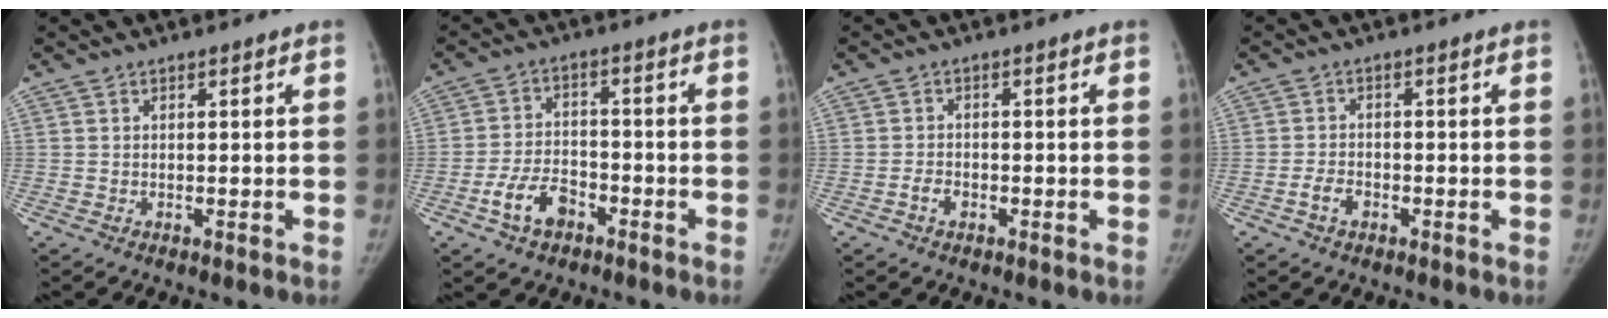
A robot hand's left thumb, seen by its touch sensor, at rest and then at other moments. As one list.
[{"total": 7.4, "force": [-4.2, 4.6, 4.1], "torque": [-0.071, 0.028, -0.073]}, {"total": 2.2, "force": [-1.4, 1.5, 1.0], "torque": [-0.016, 0.012, -0.024]}, {"total": 2.9, "force": [-1.7, 1.8, 1.4], "torque": [-0.027, 0.014, -0.030]}]